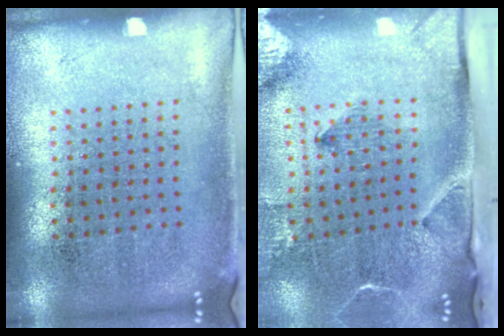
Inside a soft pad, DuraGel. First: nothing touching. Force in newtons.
{"total": 3.4, "press": 2.3, "slide": 2.4}